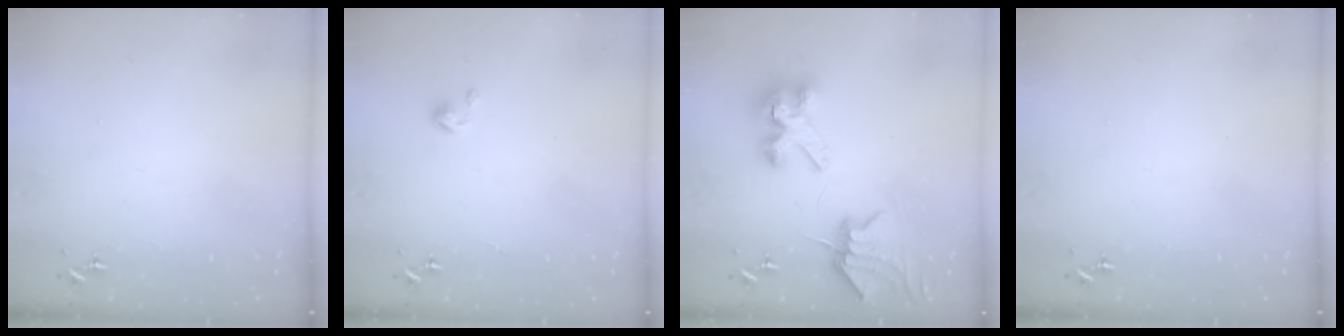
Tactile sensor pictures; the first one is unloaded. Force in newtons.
{"total": 3.7, "press": 3.7, "slide": 0.3}
{"total": 10.1, "press": 10.0, "slide": 1.3}
{"total": 0.0}